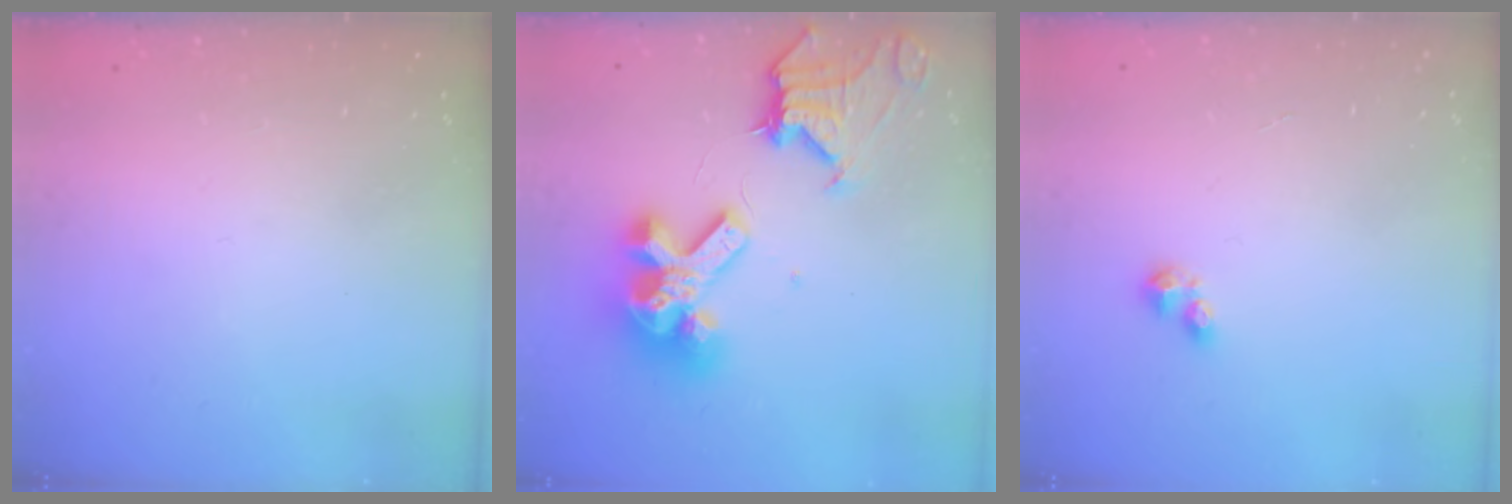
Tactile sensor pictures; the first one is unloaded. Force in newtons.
{"total": 17.9, "press": 17.8, "slide": 2.2}
{"total": 2.5, "press": 2.5, "slide": 0.4}